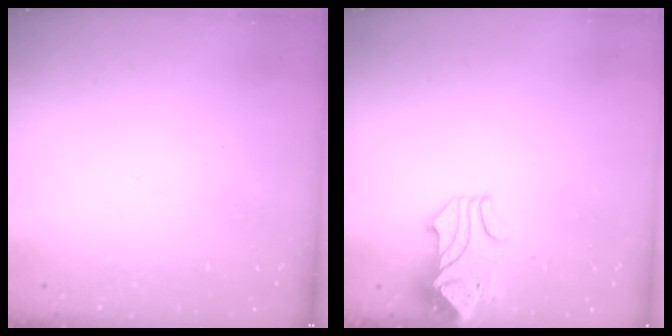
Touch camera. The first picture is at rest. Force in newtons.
{"total": 2.3, "press": 2.0, "slide": 1.1}